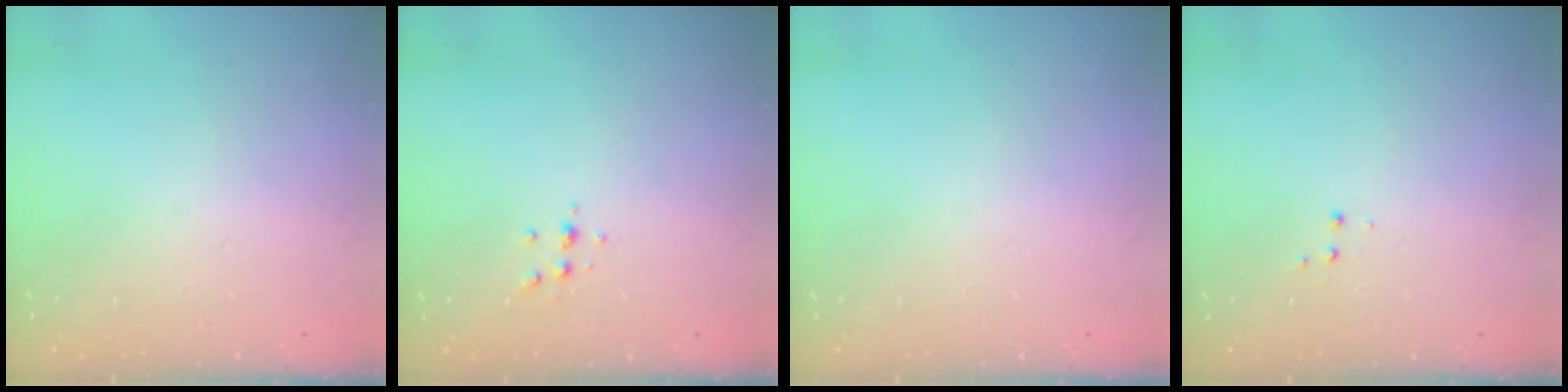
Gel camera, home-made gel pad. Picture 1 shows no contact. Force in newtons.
{"total": 6.1, "press": 6.1, "slide": 0.7}
{"total": 0.0}
{"total": 3.4, "press": 3.3, "slide": 0.6}